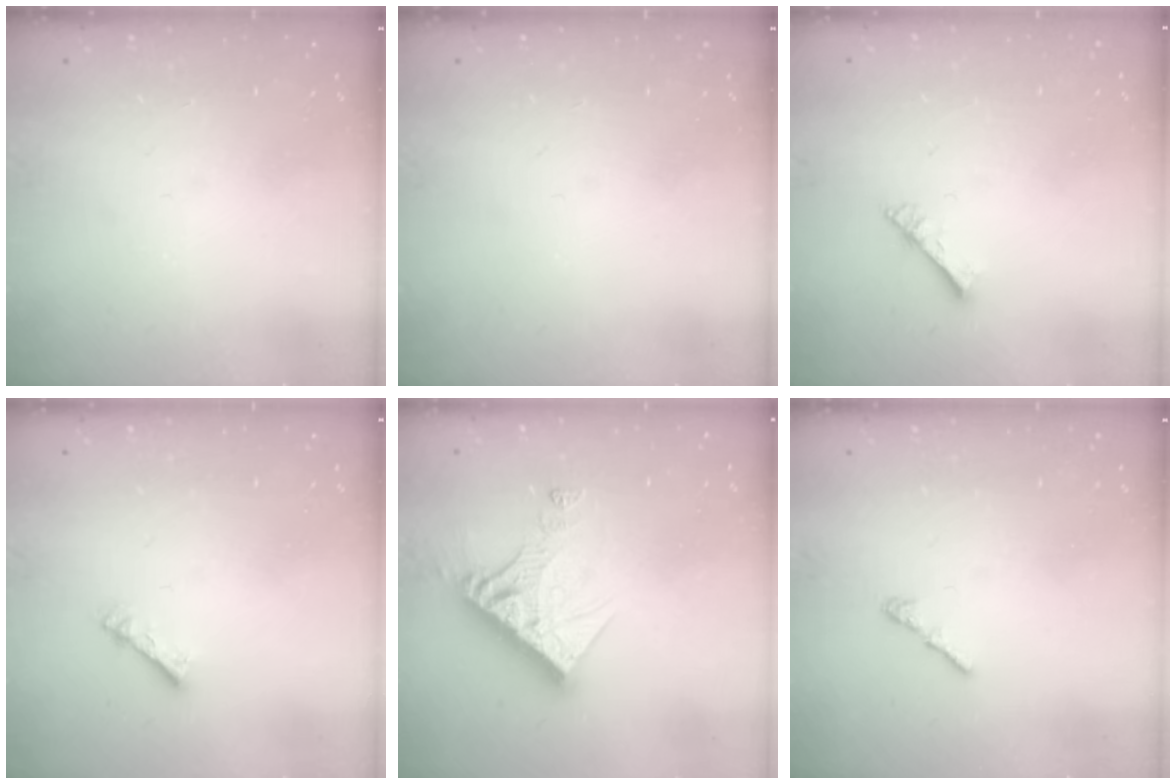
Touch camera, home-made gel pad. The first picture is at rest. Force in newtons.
{"total": 0.0}
{"total": 2.9, "press": 2.9, "slide": 0.3}
{"total": 2.4, "press": 2.4, "slide": 0.4}
{"total": 13.2, "press": 13.1, "slide": 1.2}
{"total": 1.3, "press": 1.2, "slide": 0.6}